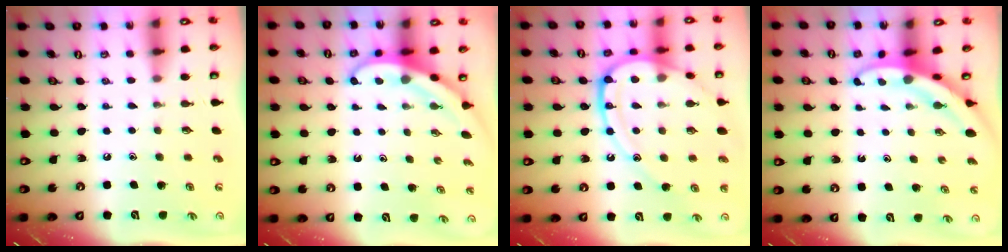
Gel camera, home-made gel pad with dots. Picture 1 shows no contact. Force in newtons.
{"total": 3.8, "press": 3.7, "slide": 0.3}
{"total": 17.5, "press": 17.4, "slide": 1.7}
{"total": 3.3, "press": 3.3, "slide": 0.3}